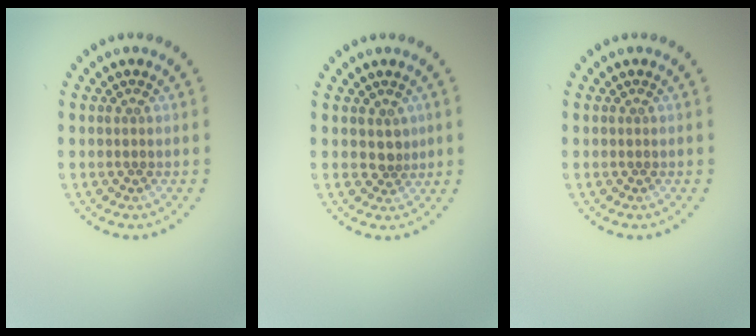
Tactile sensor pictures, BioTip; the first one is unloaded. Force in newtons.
{"total": 1.4, "press": 1.1, "slide": 0.9}
{"total": 0.0}